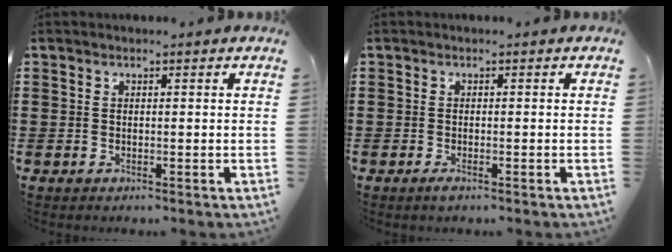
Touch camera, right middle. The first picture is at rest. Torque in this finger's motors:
{"motor_torque": [1.31, 0.65, 0.09, 0.06]}